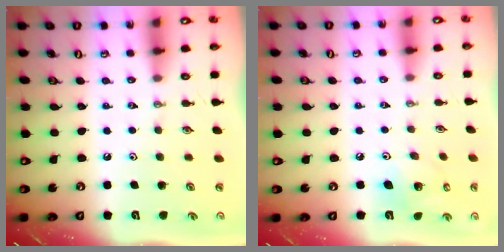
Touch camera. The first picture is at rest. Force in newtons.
{"total": 9.1, "press": 8.7, "slide": 2.6}